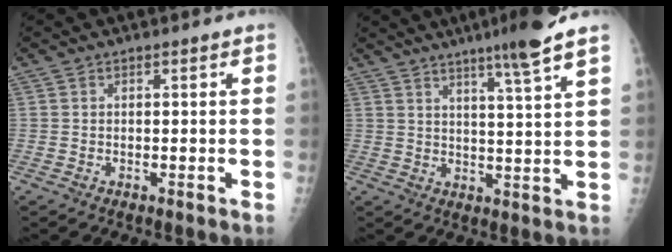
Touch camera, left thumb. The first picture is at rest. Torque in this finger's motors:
{"motor_torque": [2.33, 0.78, 0.72, -0.52, 0.20]}